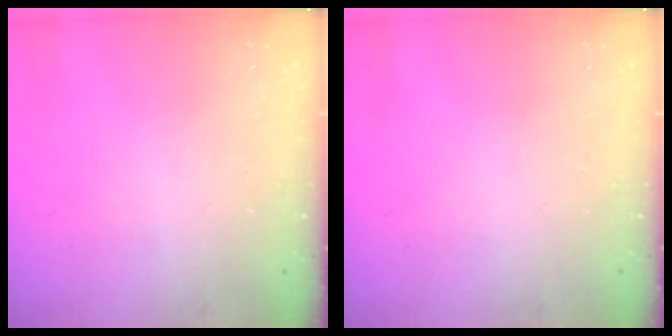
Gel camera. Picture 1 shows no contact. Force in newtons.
{"total": 0.0}